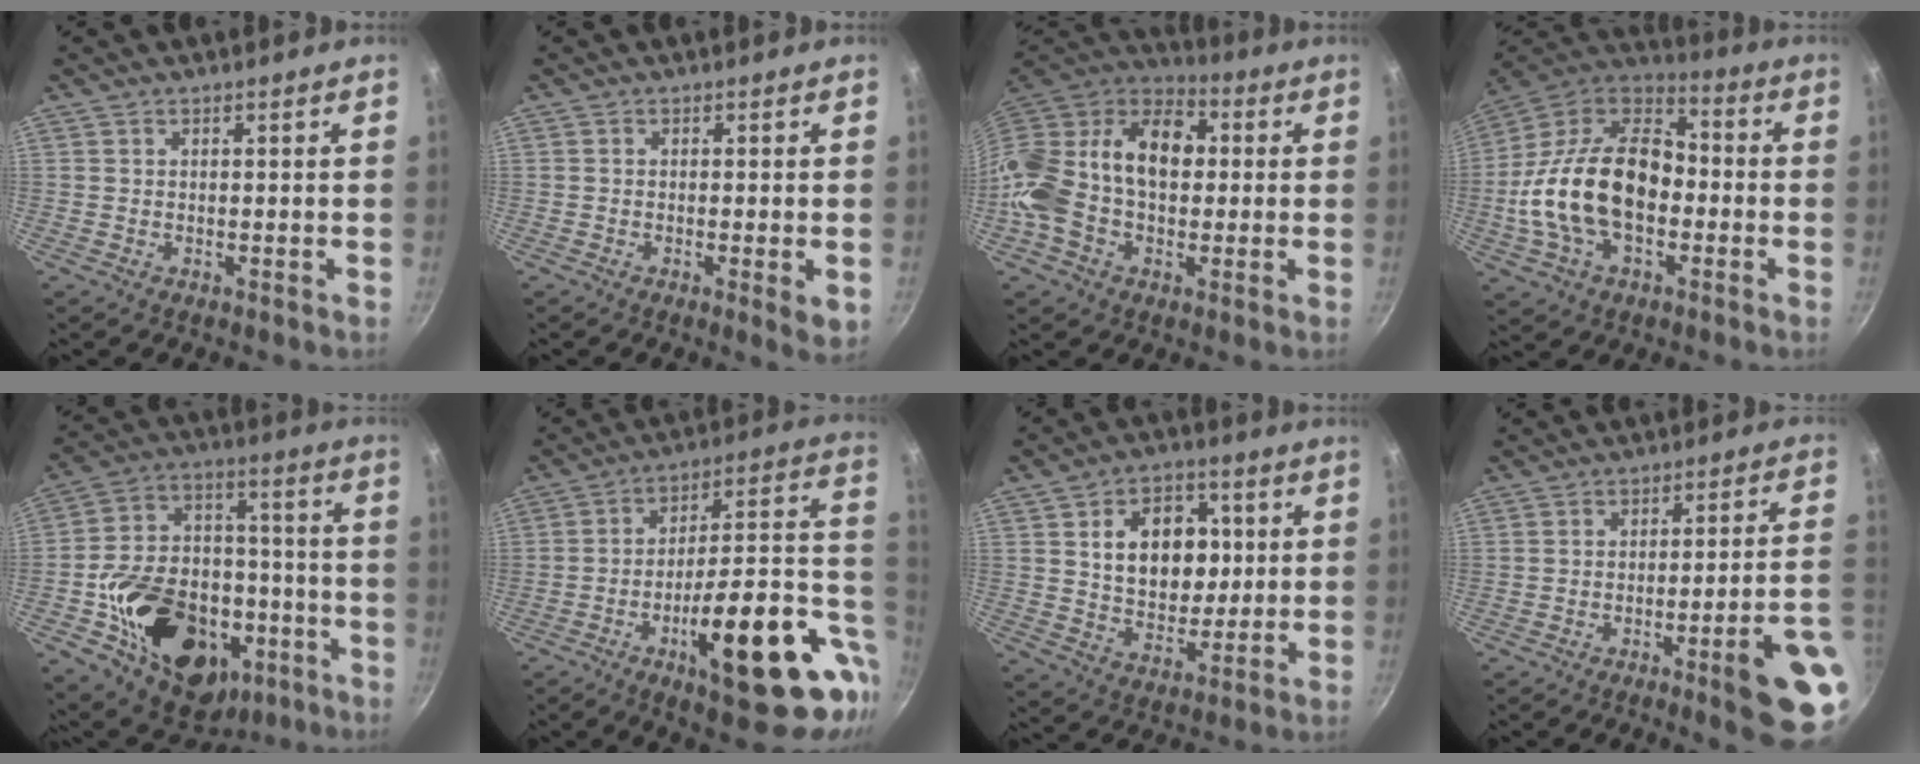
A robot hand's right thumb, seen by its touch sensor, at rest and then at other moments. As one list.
[{"total": 3.5, "force": [-0.8, 0.6, 3.4], "torque": [-0.052, -0.011, -0.012]}, {"total": 23.0, "force": [0.6, 15.8, 16.7], "torque": [-0.296, 0.049, -0.012]}, {"total": 23.5, "force": [-3.3, 14.8, 18.0], "torque": [-0.311, 0.046, -0.073]}, {"total": 29.7, "force": [-10.3, 20.6, 18.7], "torque": [-0.271, 0.062, -0.141]}, {"total": 25.7, "force": [-5.8, 9.1, 23.3], "torque": [-0.289, 0.022, -0.078]}, {"total": 14.6, "force": [2.8, 10.7, 9.5], "torque": [-0.097, -0.002, 0.047]}, {"total": 14.2, "force": [-6.4, 1.6, 12.6], "torque": [-0.143, 0.042, -0.083]}]